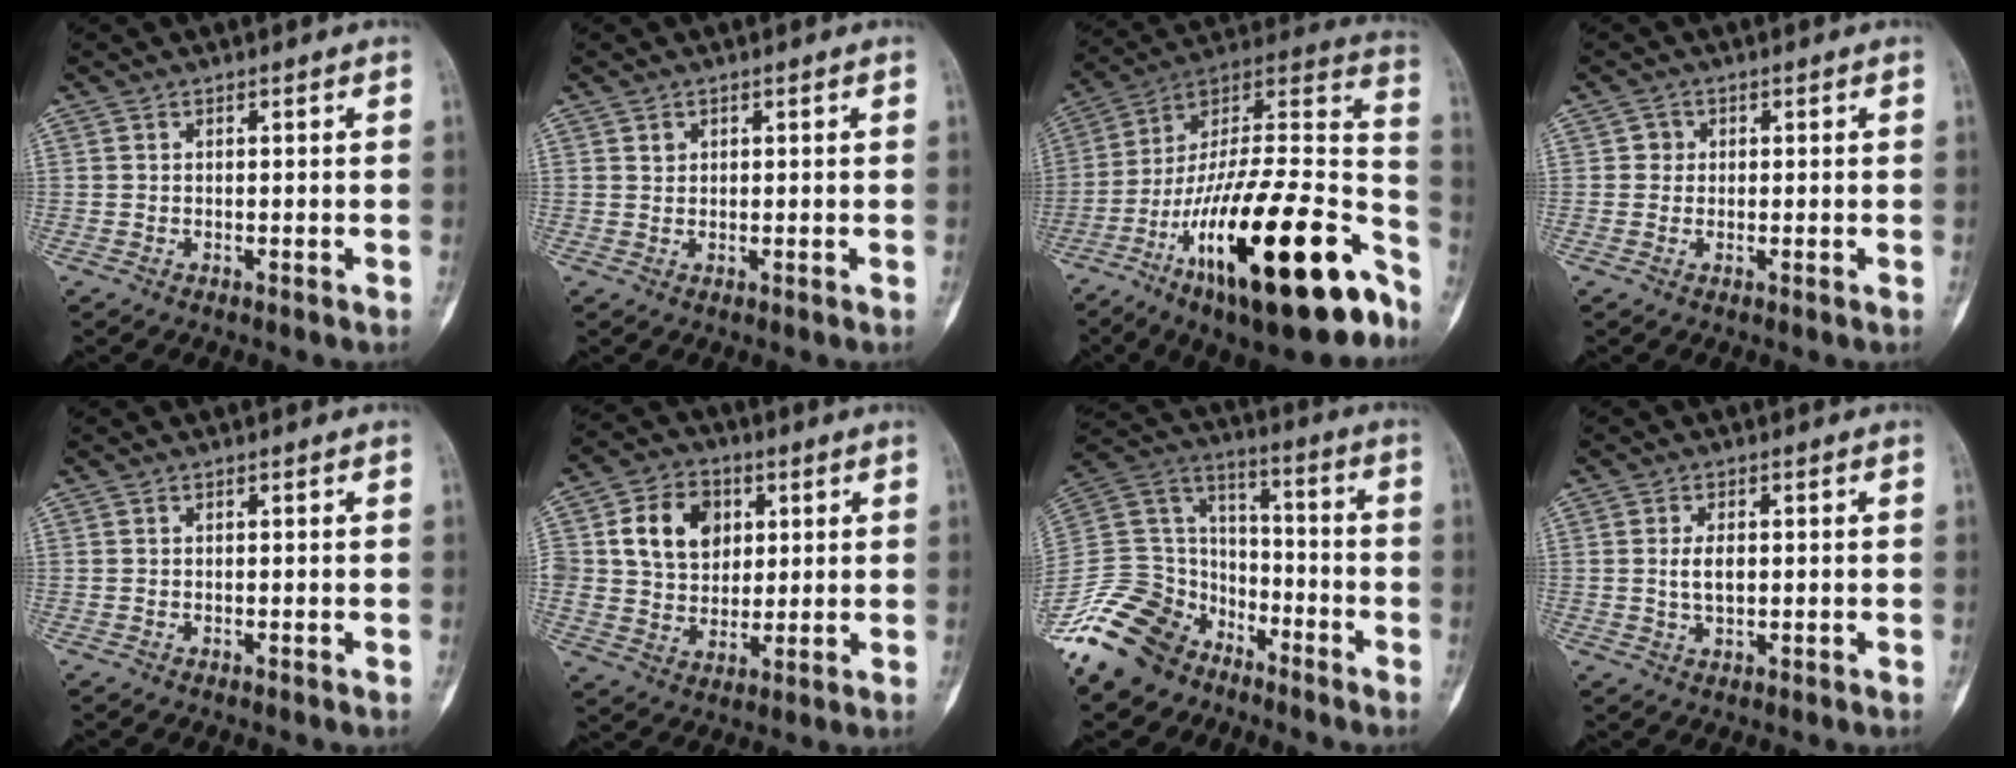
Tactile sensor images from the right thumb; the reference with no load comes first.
{"total": 1.0, "force": [0.5, 0.8, 0.3], "torque": [0.003, -0.002, 0.010]}
{"total": 33.7, "force": [-16.5, 10.5, 27.4], "torque": [-0.381, 0.073, -0.265]}
{"total": 1.6, "force": [0.2, 1.5, 0.3], "torque": [0.005, 0.003, 0.000]}
{"total": 0.0}
{"total": 13.0, "force": [3.4, 10.1, 7.3], "torque": [-0.091, -0.004, 0.061]}
{"total": 17.9, "force": [-12.5, 11.2, 6.2], "torque": [-0.108, 0.088, -0.239]}
{"total": 3.7, "force": [0.3, 2.1, 3.0], "torque": [-0.056, -0.002, 0.009]}